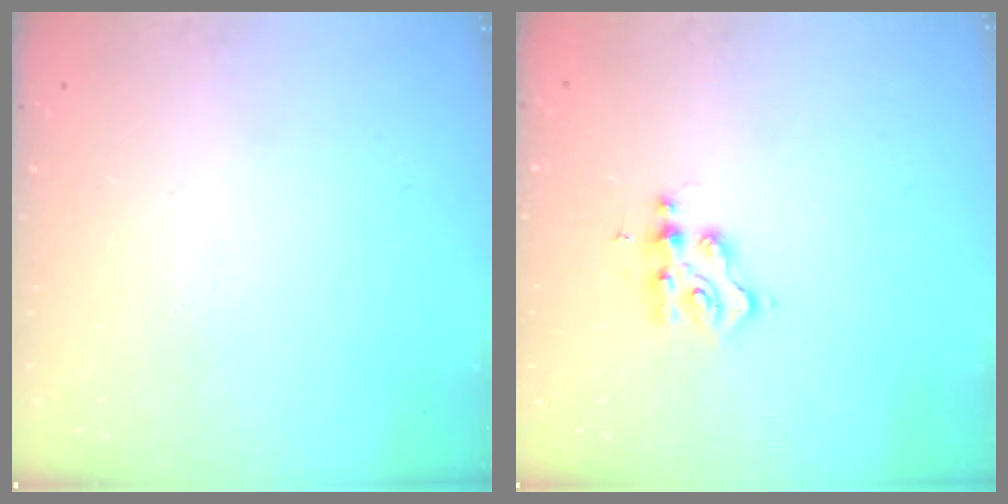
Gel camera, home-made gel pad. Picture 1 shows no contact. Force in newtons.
{"total": 2.6, "press": 2.5, "slide": 0.7}